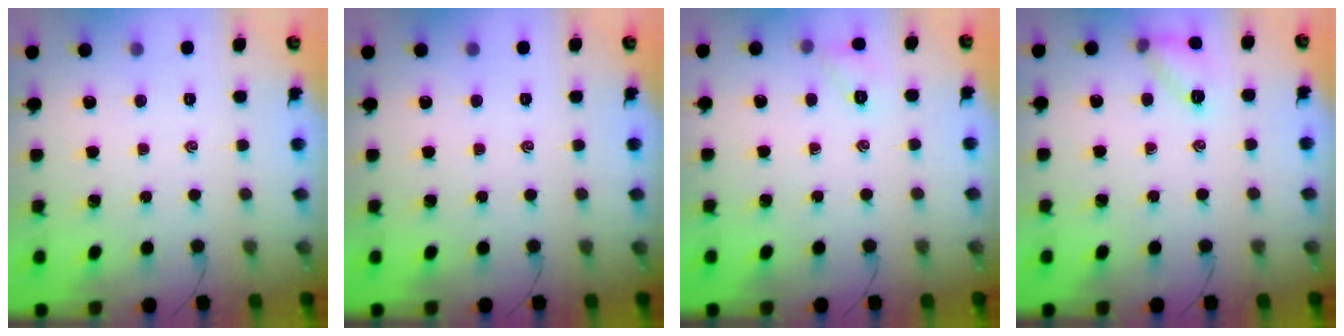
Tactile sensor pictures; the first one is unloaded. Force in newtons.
{"total": 0.0}
{"total": 5.3, "press": 5.1, "slide": 1.5}
{"total": 8.6, "press": 8.5, "slide": 0.8}